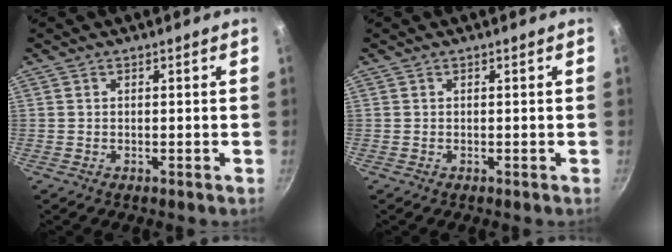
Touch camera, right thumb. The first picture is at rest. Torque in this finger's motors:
{"motor_torque": [0.00, 0.00, 0.00, 0.00, 0.00]}